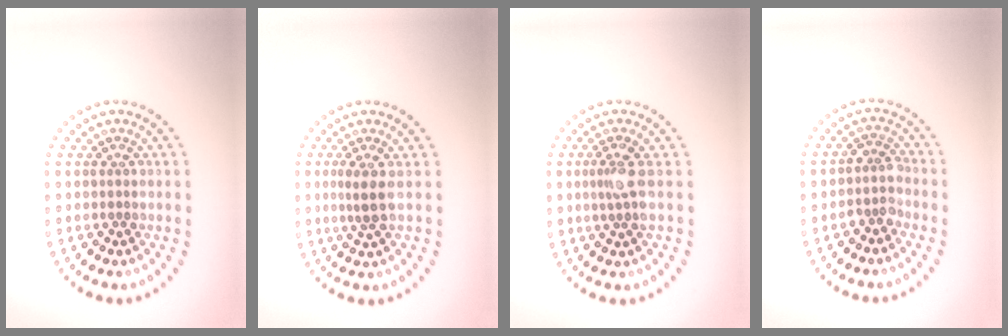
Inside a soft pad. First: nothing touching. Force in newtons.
{"total": 2.1, "press": 1.6, "slide": 1.4}
{"total": 2.0, "press": 1.6, "slide": 1.3}
{"total": 2.1, "press": 1.6, "slide": 1.3}